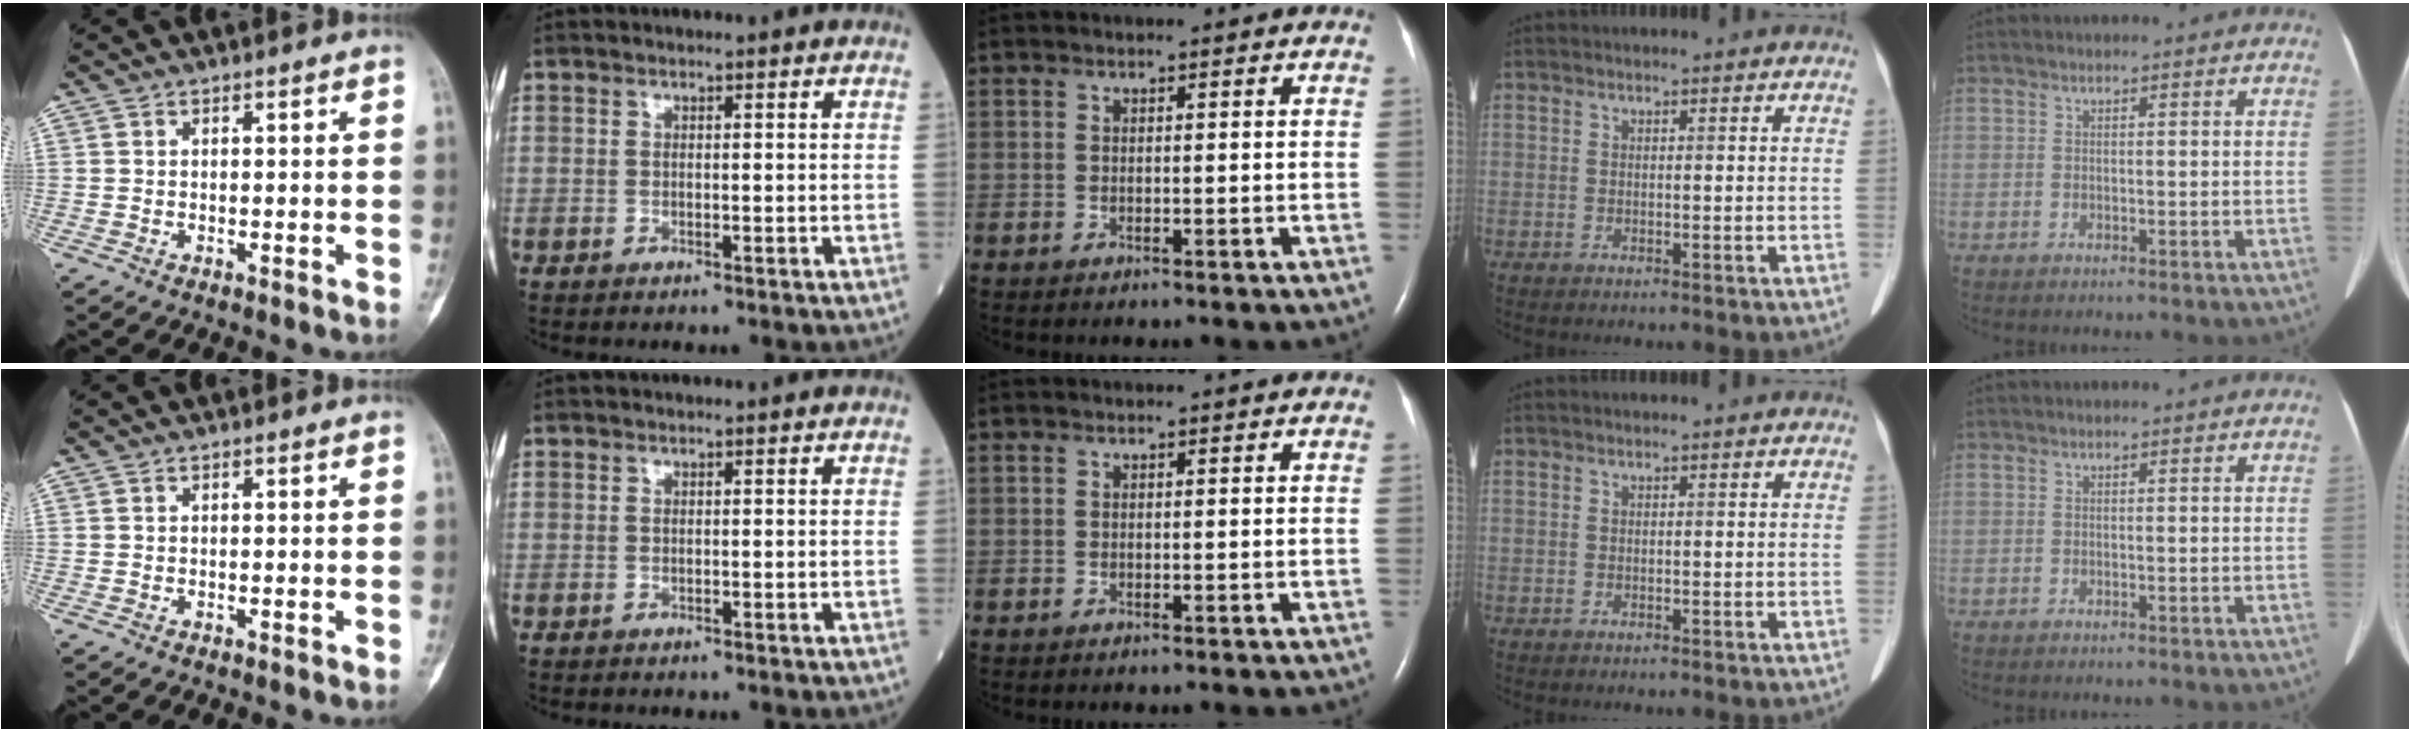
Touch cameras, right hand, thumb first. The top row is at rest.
{}